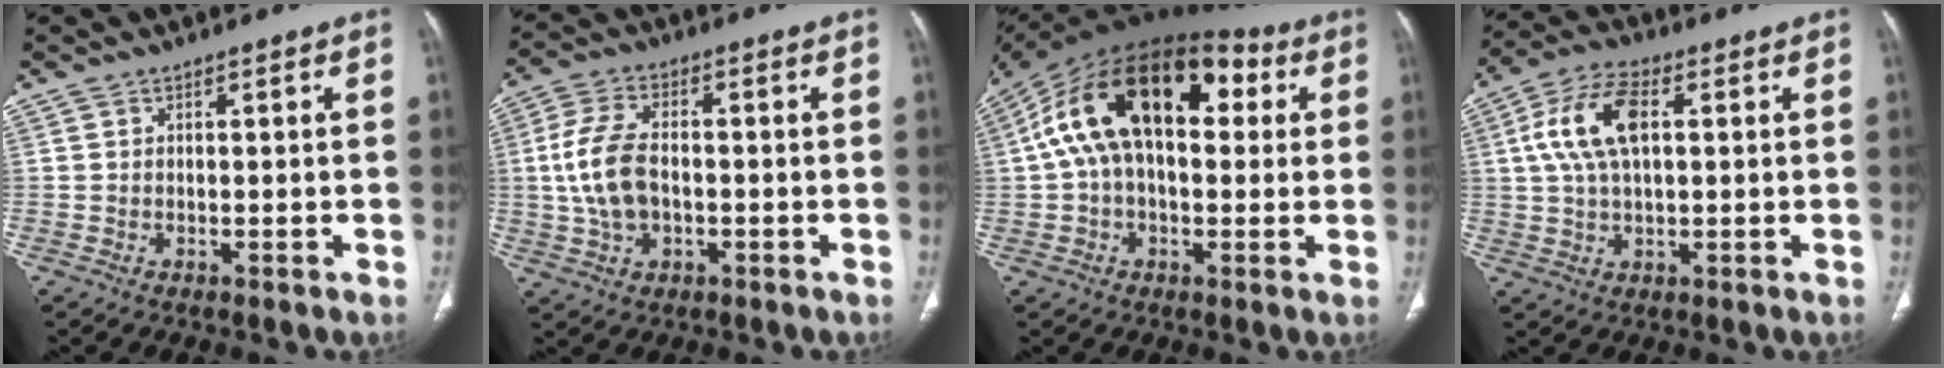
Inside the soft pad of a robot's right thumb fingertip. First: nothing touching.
{"total": 10.2, "force": [-0.6, 6.0, 8.2], "torque": [-0.171, 0.014, -0.011]}
{"total": 22.4, "force": [4.8, 12.6, 17.9], "torque": [-0.299, 0.053, 0.066]}
{"total": 11.4, "force": [2.3, 5.8, 9.6], "torque": [-0.194, 0.016, 0.041]}